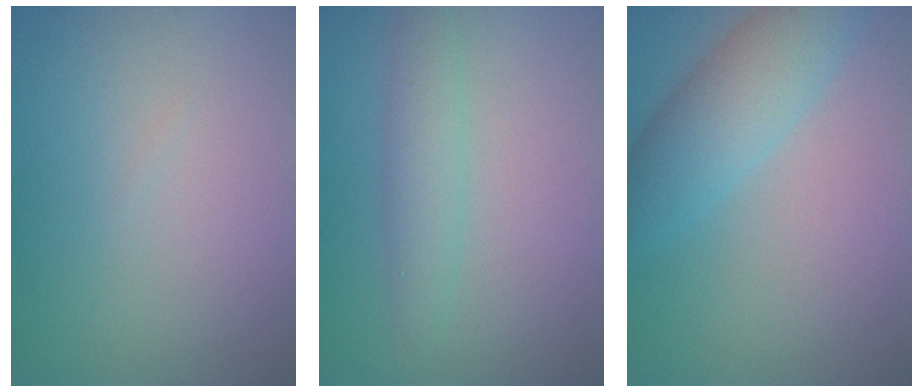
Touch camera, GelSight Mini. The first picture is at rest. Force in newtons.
{"total": 2.5, "press": 2.5, "slide": 0.2}
{"total": 4.8, "press": 4.8, "slide": 0.1}